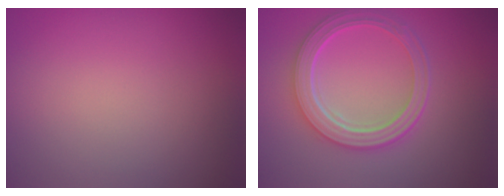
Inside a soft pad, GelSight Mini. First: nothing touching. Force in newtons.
{"total": 5.5, "press": 4.2, "slide": 3.5}